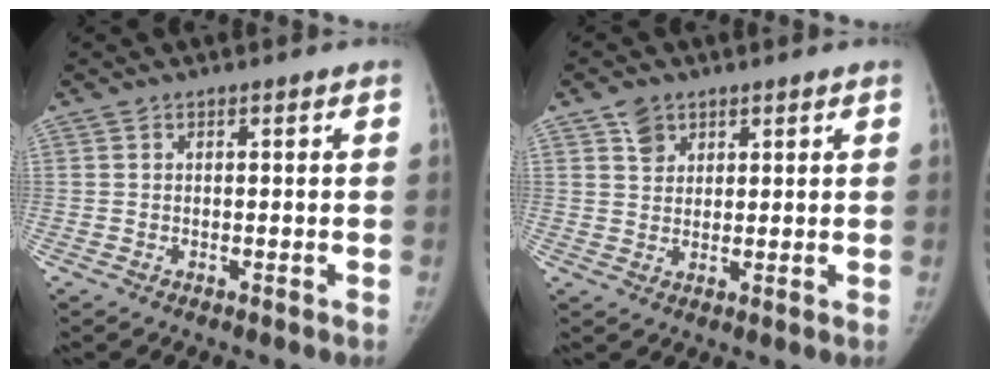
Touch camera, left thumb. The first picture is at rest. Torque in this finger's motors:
{"motor_torque": [0.17, -0.01, 0.80, -0.55, 0.08]}